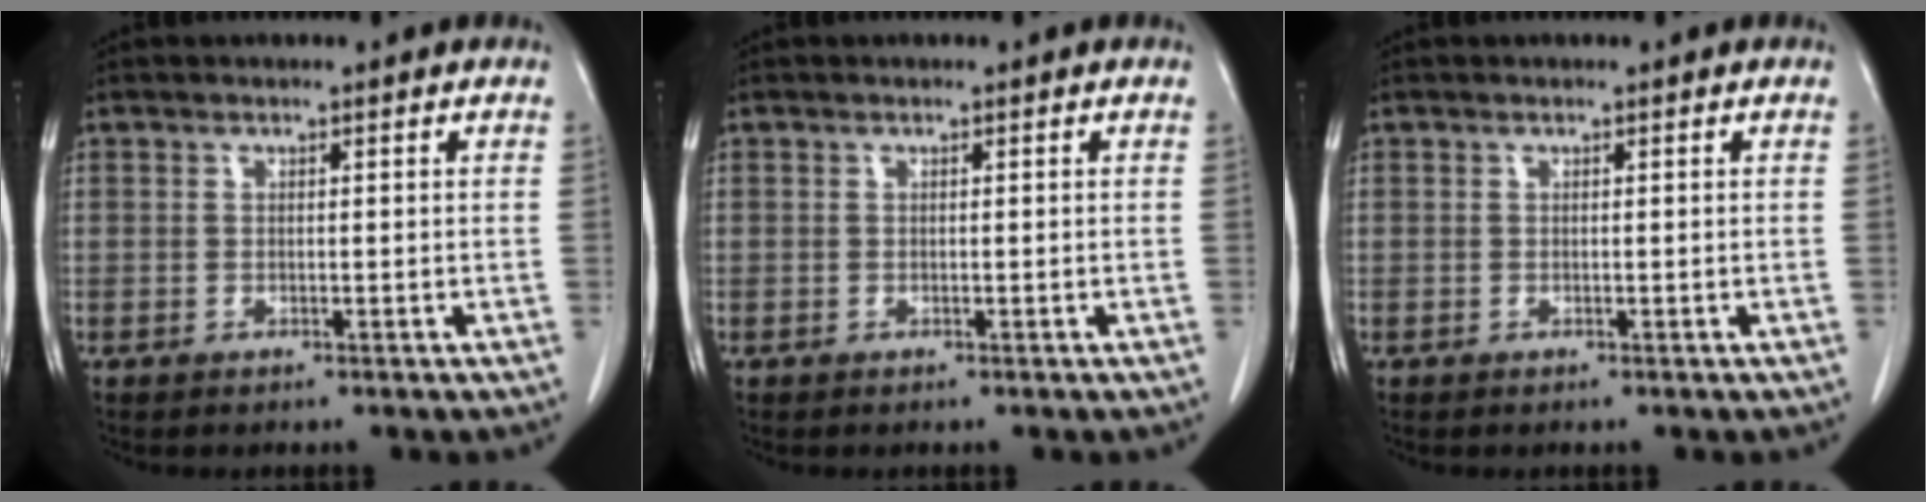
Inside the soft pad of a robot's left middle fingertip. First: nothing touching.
{"total": 0.0}
{"total": 0.0}